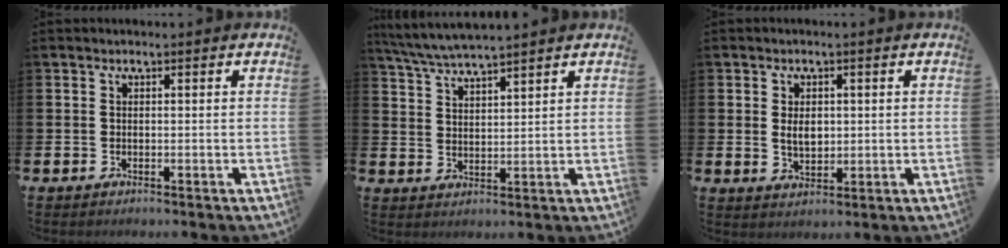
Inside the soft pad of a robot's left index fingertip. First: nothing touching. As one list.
[{"total": 5.0, "force": [4.9, 0.0, 1.2], "torque": [-0.043, -0.022, 0.088]}, {"total": 3.0, "force": [0.6, 1.9, 2.3], "torque": [-0.024, -0.001, 0.004]}]